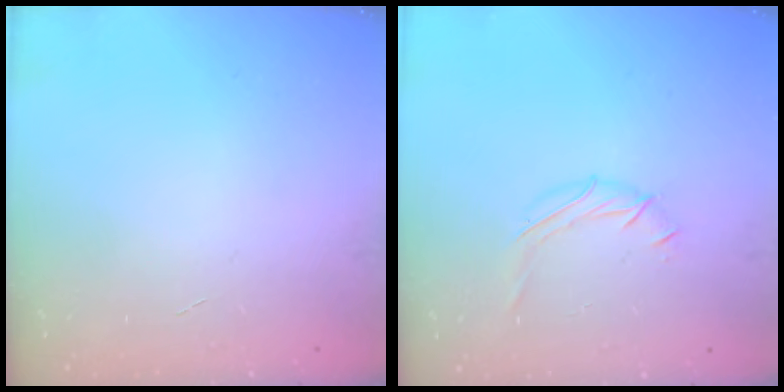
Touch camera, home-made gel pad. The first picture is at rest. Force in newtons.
{"total": 6.3, "press": 6.3, "slide": 0.6}